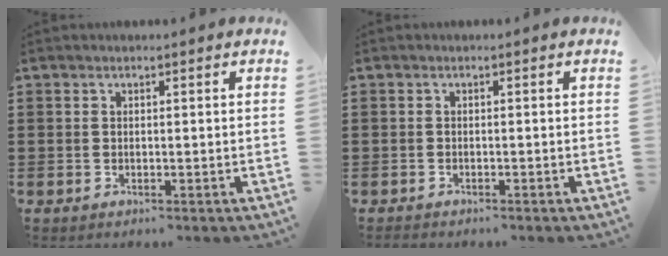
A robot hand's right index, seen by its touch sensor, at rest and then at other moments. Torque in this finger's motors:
{"motor_torque": [-1.75, 0.39, -1.05, -0.21]}